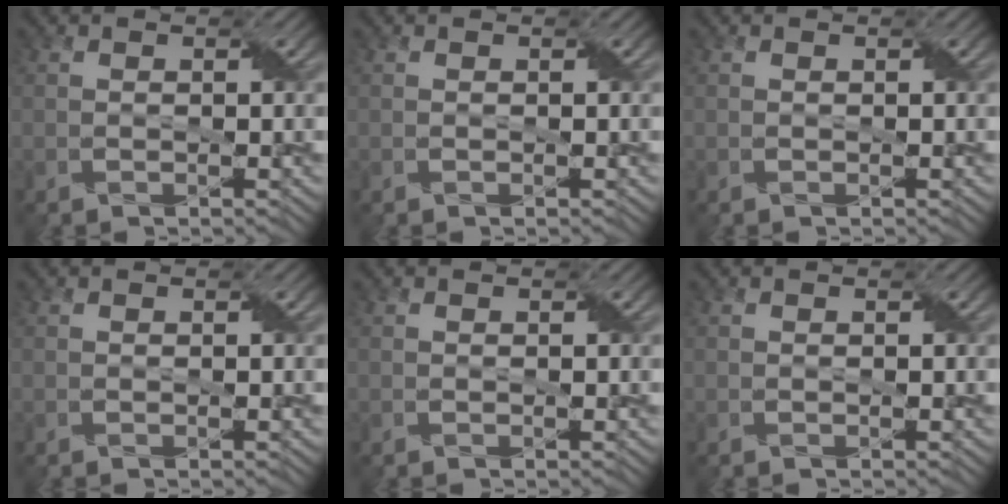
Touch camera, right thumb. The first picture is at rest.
{"total": 0.0}
{"total": 0.0}
{"total": 0.0}
{"total": 0.0}
{"total": 0.0}